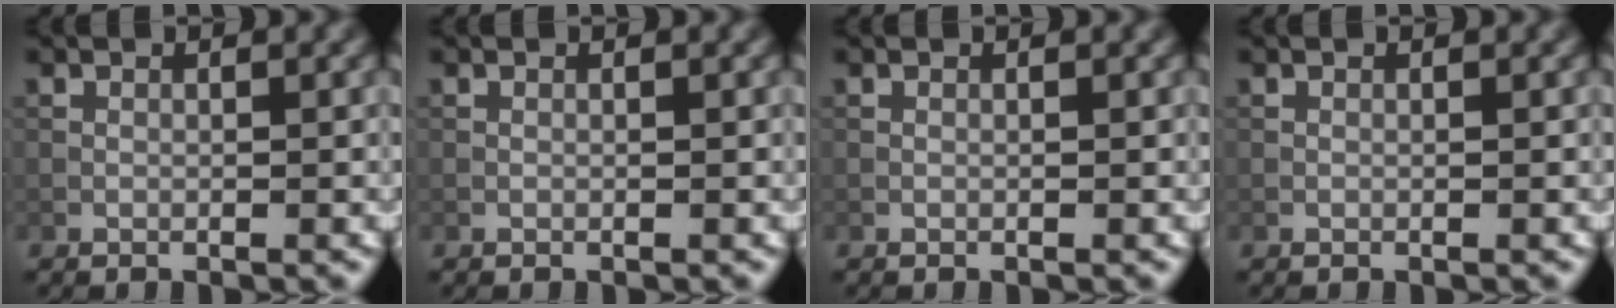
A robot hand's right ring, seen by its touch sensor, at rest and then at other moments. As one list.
[{"total": 0.0}, {"total": 0.0}, {"total": 0.0}]